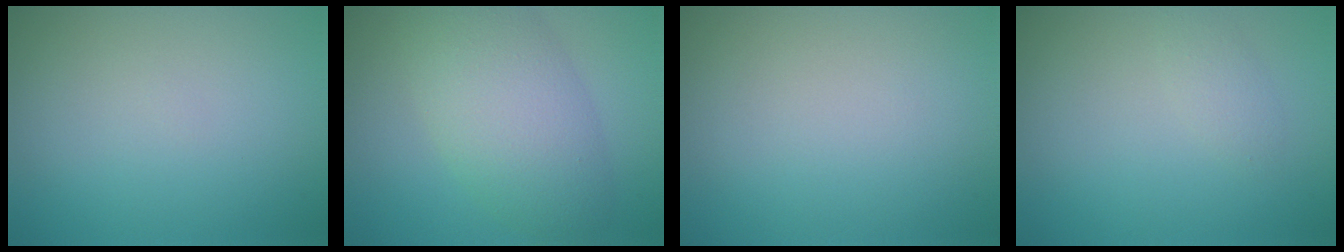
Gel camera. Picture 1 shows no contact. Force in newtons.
{"total": 6.8, "press": 6.8, "slide": 0.2}
{"total": 0.0}
{"total": 1.1, "press": 1.1, "slide": 0.0}